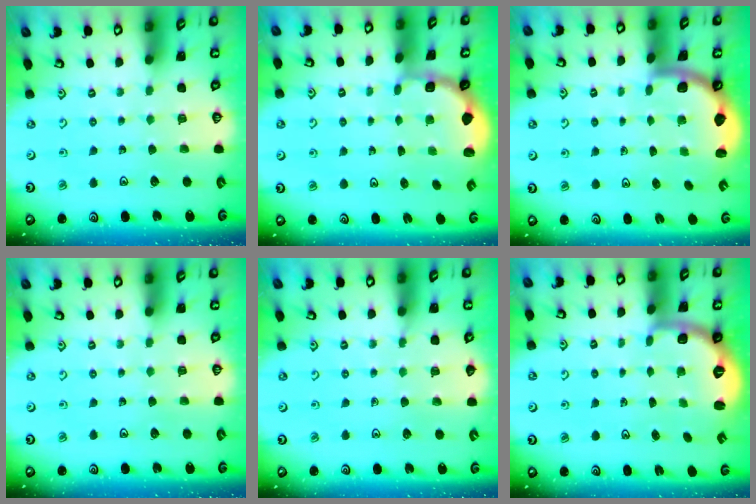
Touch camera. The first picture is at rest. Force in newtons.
{"total": 1.7, "press": 1.5, "slide": 0.7}
{"total": 1.8, "press": 1.8, "slide": 0.1}
{"total": 0.0}
{"total": 2.9, "press": 2.8, "slide": 0.5}
{"total": 2.5, "press": 1.9, "slide": 1.6}